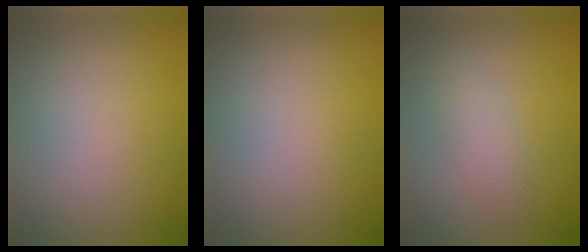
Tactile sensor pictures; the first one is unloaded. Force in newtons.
{"total": 0.0}
{"total": 1.9, "press": 1.9, "slide": 0.1}